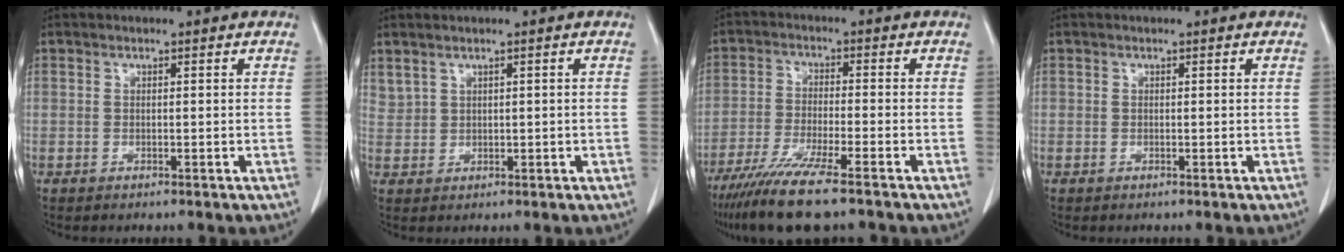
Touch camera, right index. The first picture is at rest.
{"total": 1.9, "force": [1.3, 1.1, 0.6], "torque": [-0.016, 0.010, 0.038]}
{"total": 10.9, "force": [-8.1, 0.2, 7.2], "torque": [-0.127, -0.031, -0.139]}
{"total": 0.0}